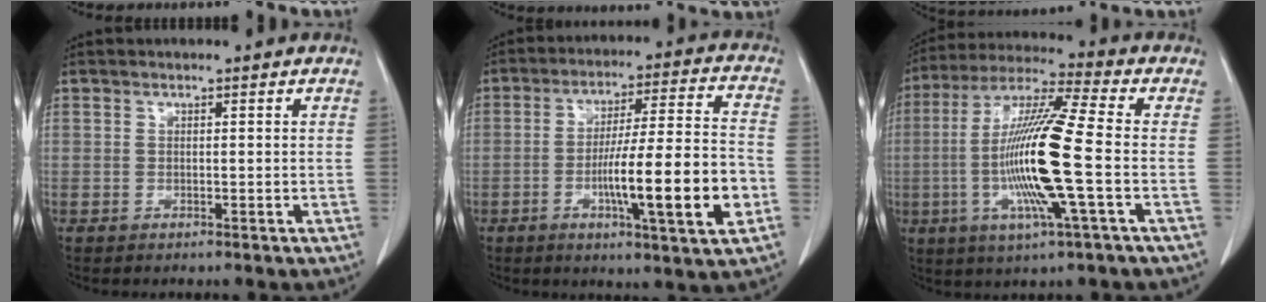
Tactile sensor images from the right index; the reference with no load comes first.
{"total": 15.9, "force": [-4.5, 0.8, 15.3], "torque": [-0.250, -0.003, -0.070]}
{"total": 16.8, "force": [-2.8, 0.1, 16.6], "torque": [-0.334, -0.008, -0.062]}